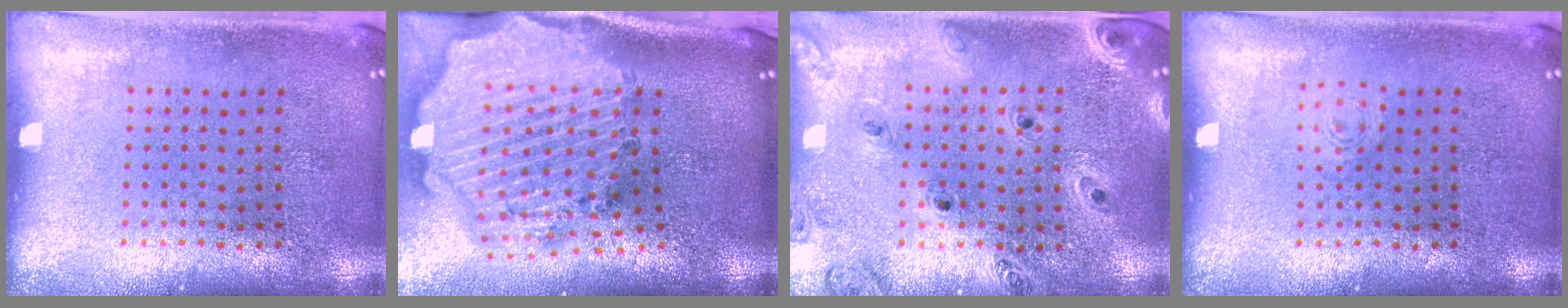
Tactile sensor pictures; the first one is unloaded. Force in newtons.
{"total": 4.0, "press": 3.3, "slide": 2.2}
{"total": 1.3, "press": 1.2, "slide": 0.3}
{"total": 0.6, "press": 0.6, "slide": 0.1}